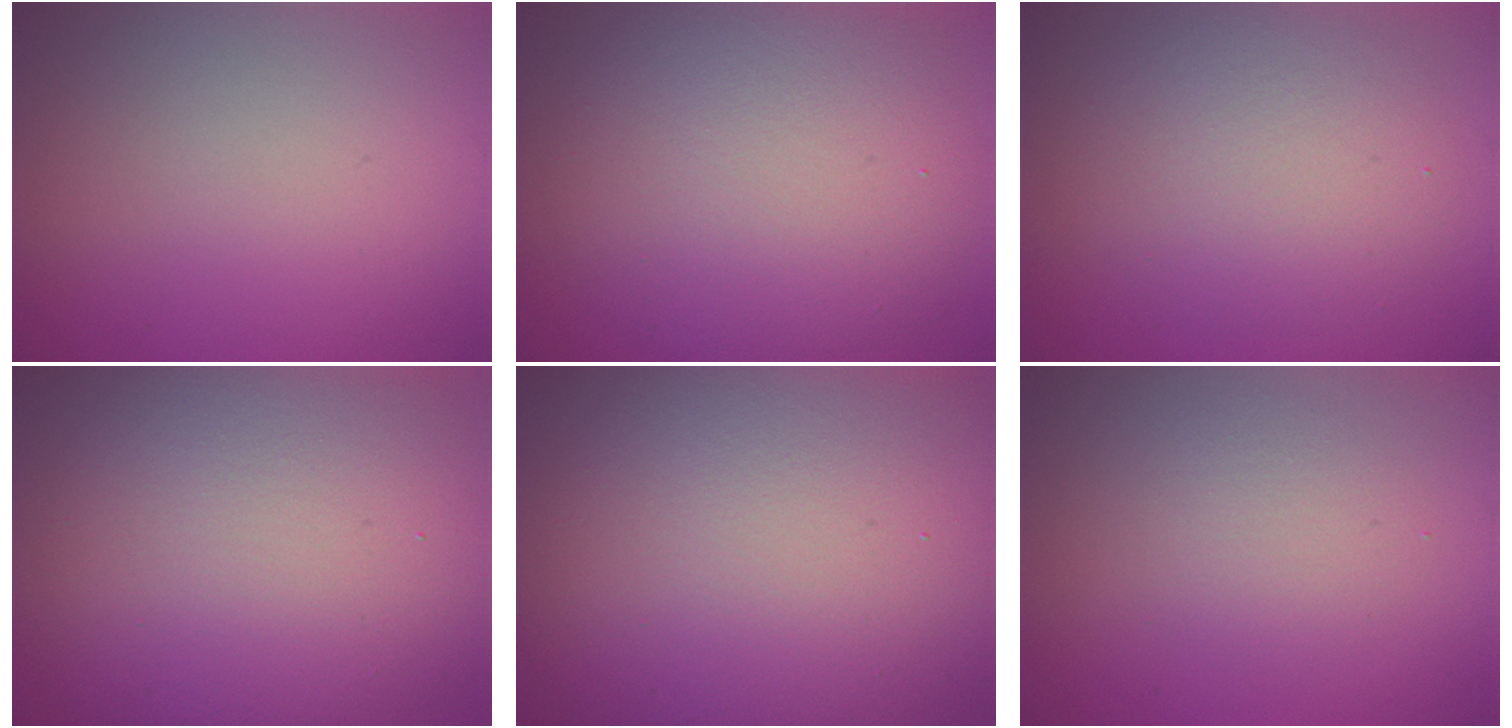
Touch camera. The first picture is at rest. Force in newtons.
{"total": 10.1, "press": 10.1, "slide": 0.6}
{"total": 5.1, "press": 5.1, "slide": 0.3}
{"total": 15.9, "press": 15.9, "slide": 0.8}
{"total": 19.9, "press": 19.8, "slide": 1.2}
{"total": 2.3, "press": 2.3, "slide": 0.2}